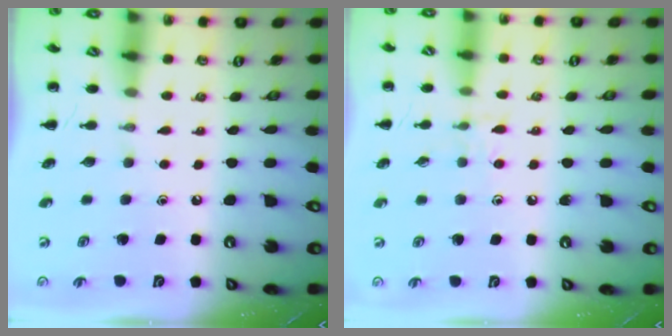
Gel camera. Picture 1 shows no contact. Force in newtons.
{"total": 6.8, "press": 6.6, "slide": 1.8}